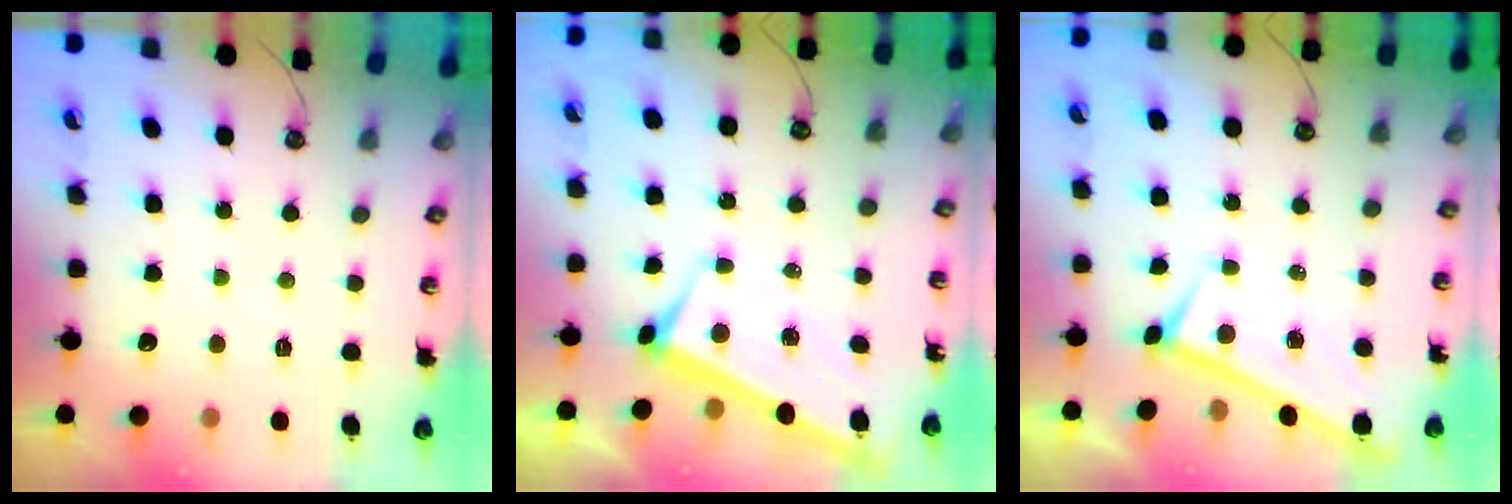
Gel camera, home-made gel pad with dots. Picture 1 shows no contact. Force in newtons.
{"total": 2.9, "press": 2.7, "slide": 0.9}
{"total": 0.0}